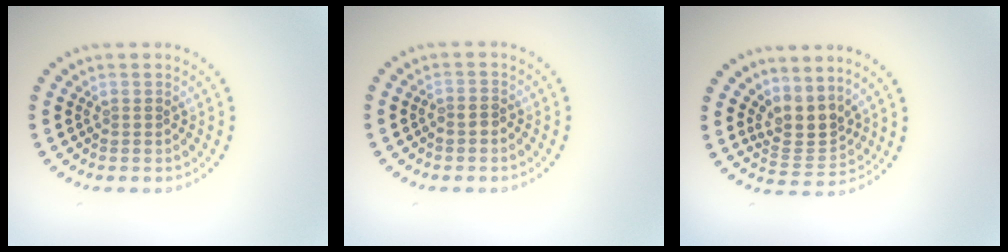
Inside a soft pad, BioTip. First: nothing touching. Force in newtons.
{"total": 0.9, "press": 0.7, "slide": 0.6}
{"total": 3.2, "press": 2.4, "slide": 2.1}